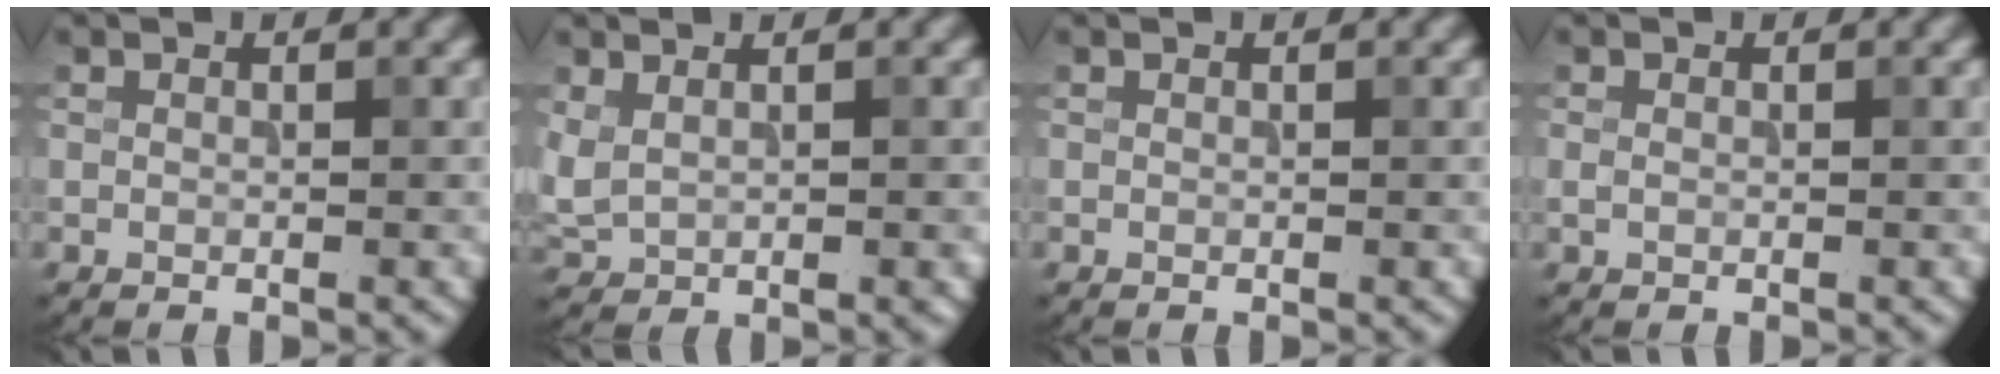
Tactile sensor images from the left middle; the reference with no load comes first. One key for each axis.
{"total": 2.2, "fx": 0.7, "fy": 1.3, "fz": 1.7, "tx": -0.041, "ty": -0.005, "tz": 0.024}
{"total": 0.0}
{"total": 0.7, "fx": -0.1, "fy": 0.5, "fz": 0.5, "tx": -0.010, "ty": -0.002, "tz": -0.001}